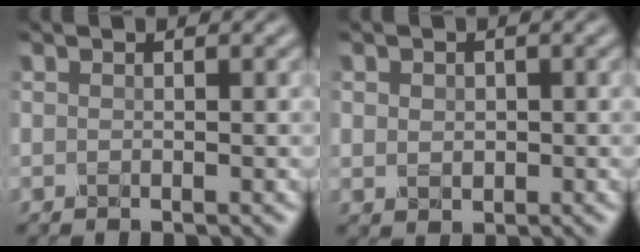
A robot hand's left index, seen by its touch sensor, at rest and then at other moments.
{"total": 1.4, "force": [0.2, 1.2, 0.7], "torque": [-0.012, -0.003, 0.005]}